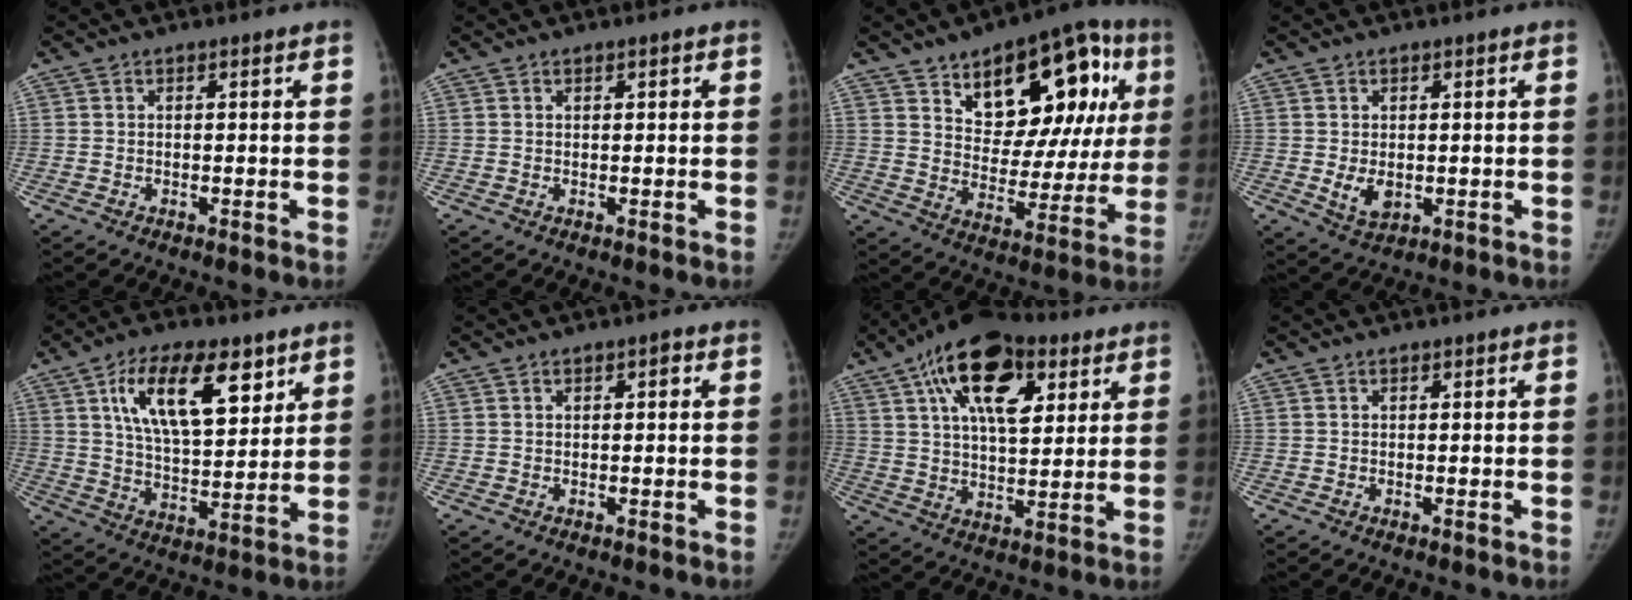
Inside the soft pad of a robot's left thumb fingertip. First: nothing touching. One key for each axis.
{"total": 0.5, "fx": 0.3, "fy": 0.4, "fz": 0.2, "tx": 0.005, "ty": 0.000, "tz": 0.002}
{"total": 23.3, "fx": 9.6, "fy": 12.0, "fz": 17.5, "tx": -0.186, "ty": -0.013, "tz": 0.140}
{"total": 4.1, "fx": -0.3, "fy": 2.9, "fz": 2.9, "tx": -0.041, "ty": -0.009, "tz": 0.005}
{"total": 17.2, "fx": 8.1, "fy": 7.9, "fz": 13.0, "tx": -0.179, "ty": -0.031, "tz": 0.145}
{"total": 1.2, "fx": 0.4, "fy": 0.7, "fz": 0.9, "tx": -0.008, "ty": 0.002, "tz": 0.004}
{"total": 19.5, "fx": 8.8, "fy": 10.1, "fz": 14.2, "tx": -0.207, "ty": -0.012, "tz": 0.142}
{"total": 0.0}